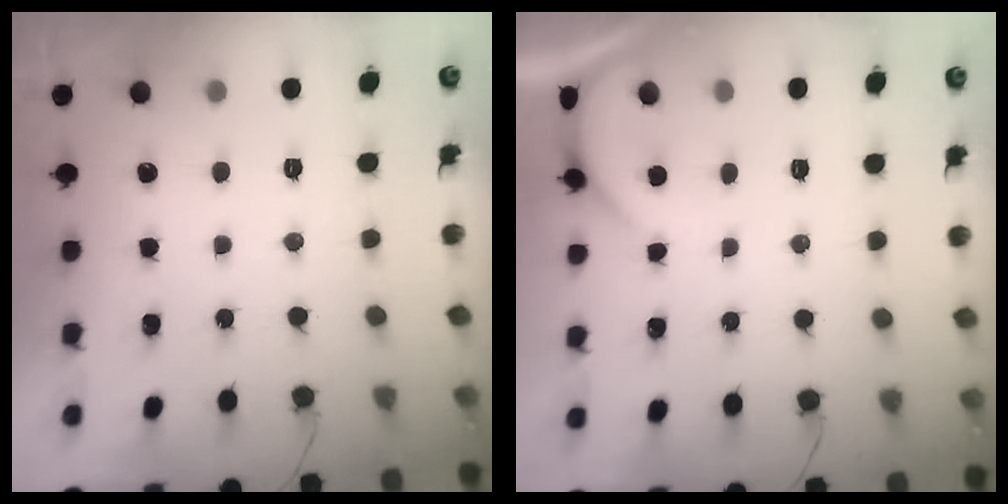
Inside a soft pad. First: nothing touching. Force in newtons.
{"total": 1.6, "press": 1.6, "slide": 0.2}